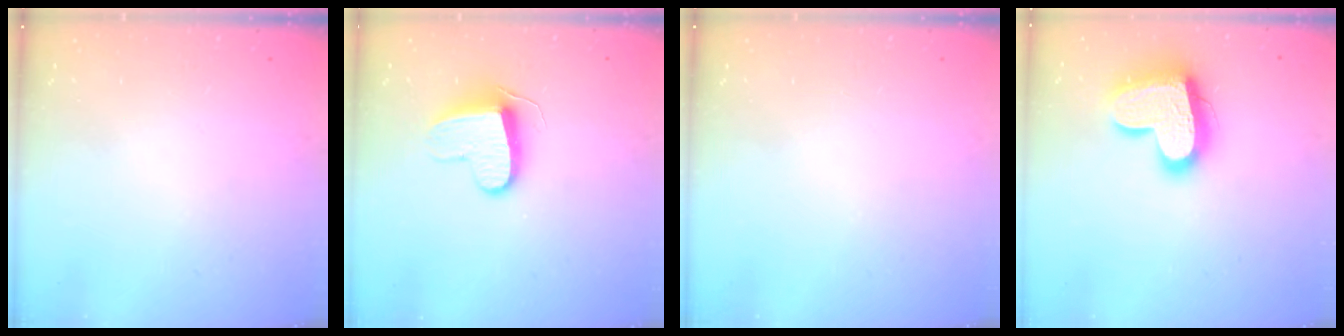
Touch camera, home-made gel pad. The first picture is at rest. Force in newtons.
{"total": 9.7, "press": 9.7, "slide": 0.3}
{"total": 0.0}
{"total": 18.7, "press": 18.6, "slide": 1.6}